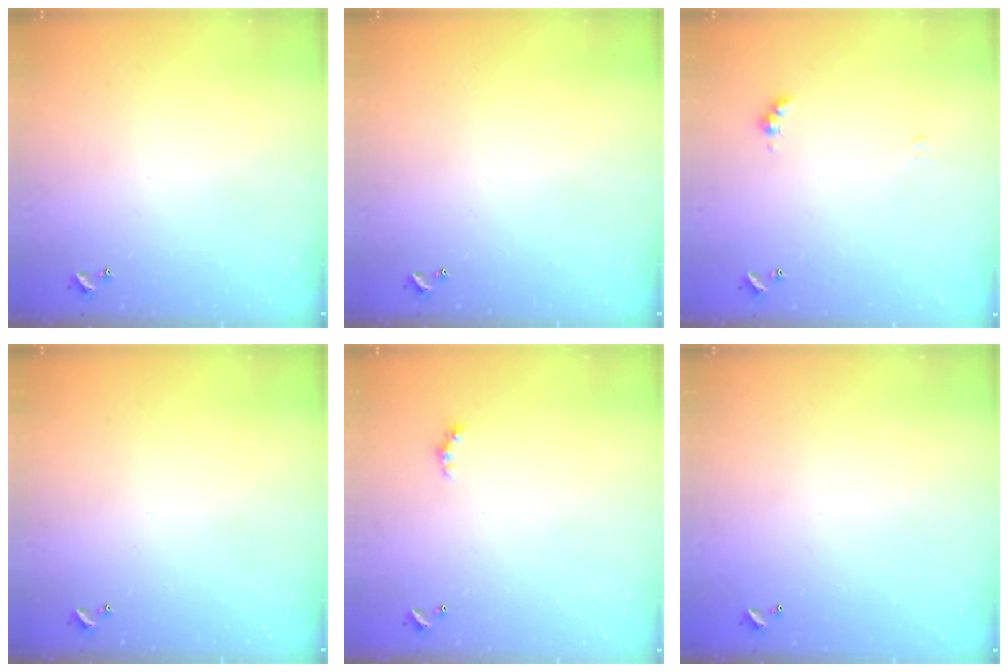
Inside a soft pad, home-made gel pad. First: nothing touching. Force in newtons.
{"total": 0.0}
{"total": 2.0, "press": 2.0, "slide": 0.5}
{"total": 0.0}
{"total": 1.7, "press": 1.6, "slide": 0.5}
{"total": 2.7, "press": 2.7, "slide": 0.1}